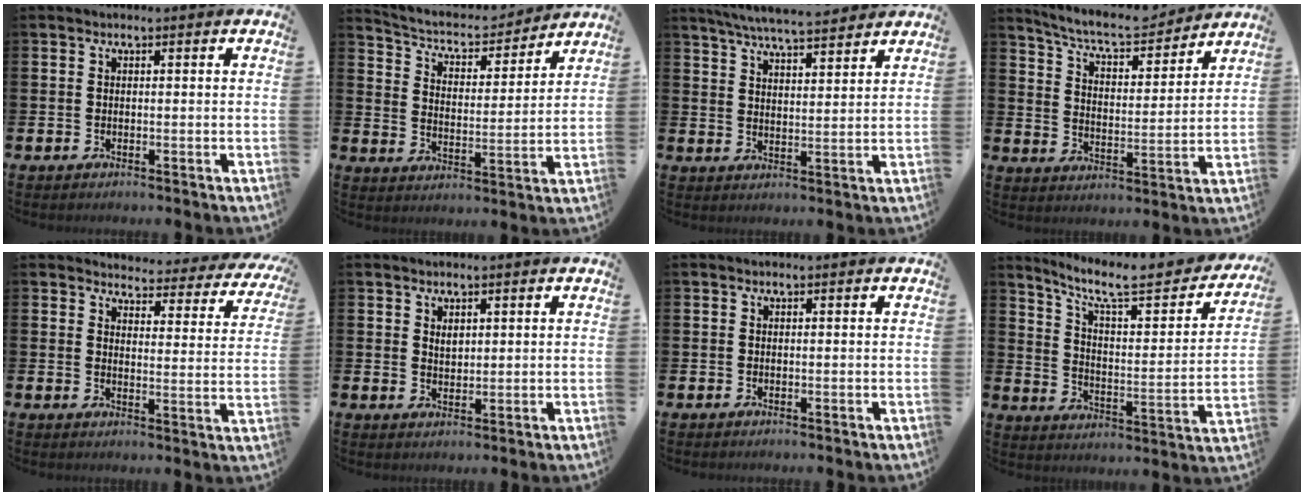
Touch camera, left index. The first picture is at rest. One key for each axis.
{"total": 5.6, "fx": 5.2, "fy": 1.7, "fz": 1.2, "tx": -0.053, "ty": -0.045, "tz": 0.083}
{"total": 6.2, "fx": 6.0, "fy": 0.4, "fz": 1.6, "tx": -0.048, "ty": -0.028, "tz": 0.107}
{"total": 7.7, "fx": 7.3, "fy": 1.2, "fz": 2.3, "tx": -0.074, "ty": -0.048, "tz": 0.126}
{"total": 3.4, "fx": 3.3, "fy": 1.0, "fz": 0.4, "tx": -0.013, "ty": -0.034, "tz": 0.049}
{"total": 1.6, "fx": 1.3, "fy": 0.8, "fz": 0.5, "tx": 0.011, "ty": -0.006, "tz": 0.020}
{"total": 0.0}
{"total": 8.9, "fx": 7.4, "fy": 1.9, "fz": 4.7, "tx": -0.107, "ty": -0.056, "tz": 0.117}